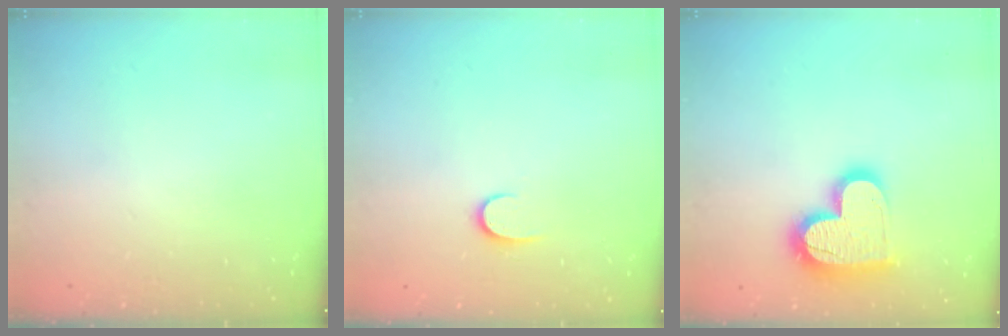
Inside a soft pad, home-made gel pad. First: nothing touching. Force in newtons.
{"total": 6.5, "press": 6.5, "slide": 0.7}
{"total": 16.9, "press": 16.9, "slide": 1.3}